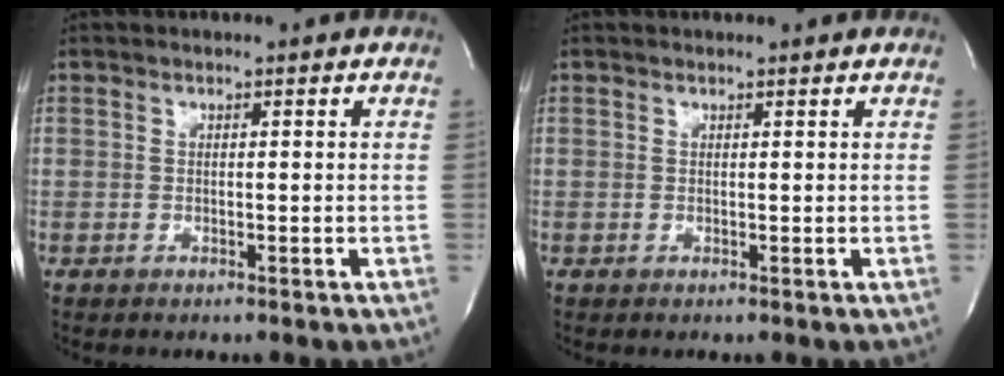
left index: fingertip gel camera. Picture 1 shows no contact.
{"total": 1.8, "force": [1.8, 0.2, 0.3], "torque": [-0.016, 0.010, 0.021]}